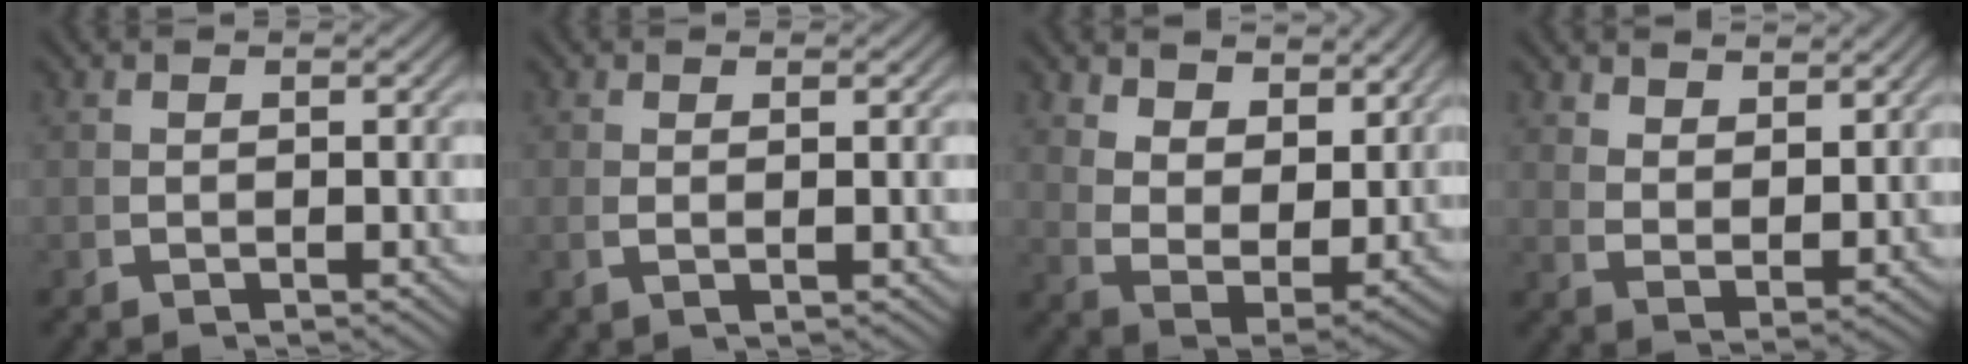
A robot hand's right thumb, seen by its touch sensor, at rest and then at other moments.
{"total": 1.1, "force": [0.5, -0.1, 1.0], "torque": [-0.024, 0.000, 0.012]}
{"total": 8.0, "force": [2.3, 5.0, 5.8], "torque": [-0.135, -0.043, 0.060]}
{"total": 3.4, "force": [2.7, 0.9, 1.8], "torque": [-0.029, -0.007, 0.060]}